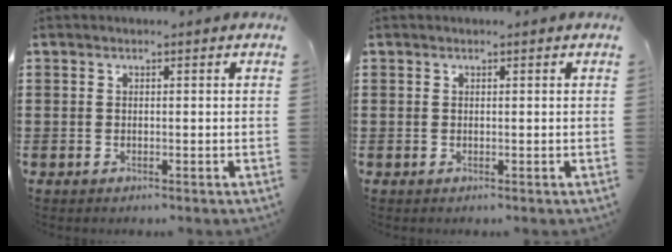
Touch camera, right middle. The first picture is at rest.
{"total": 0.0}